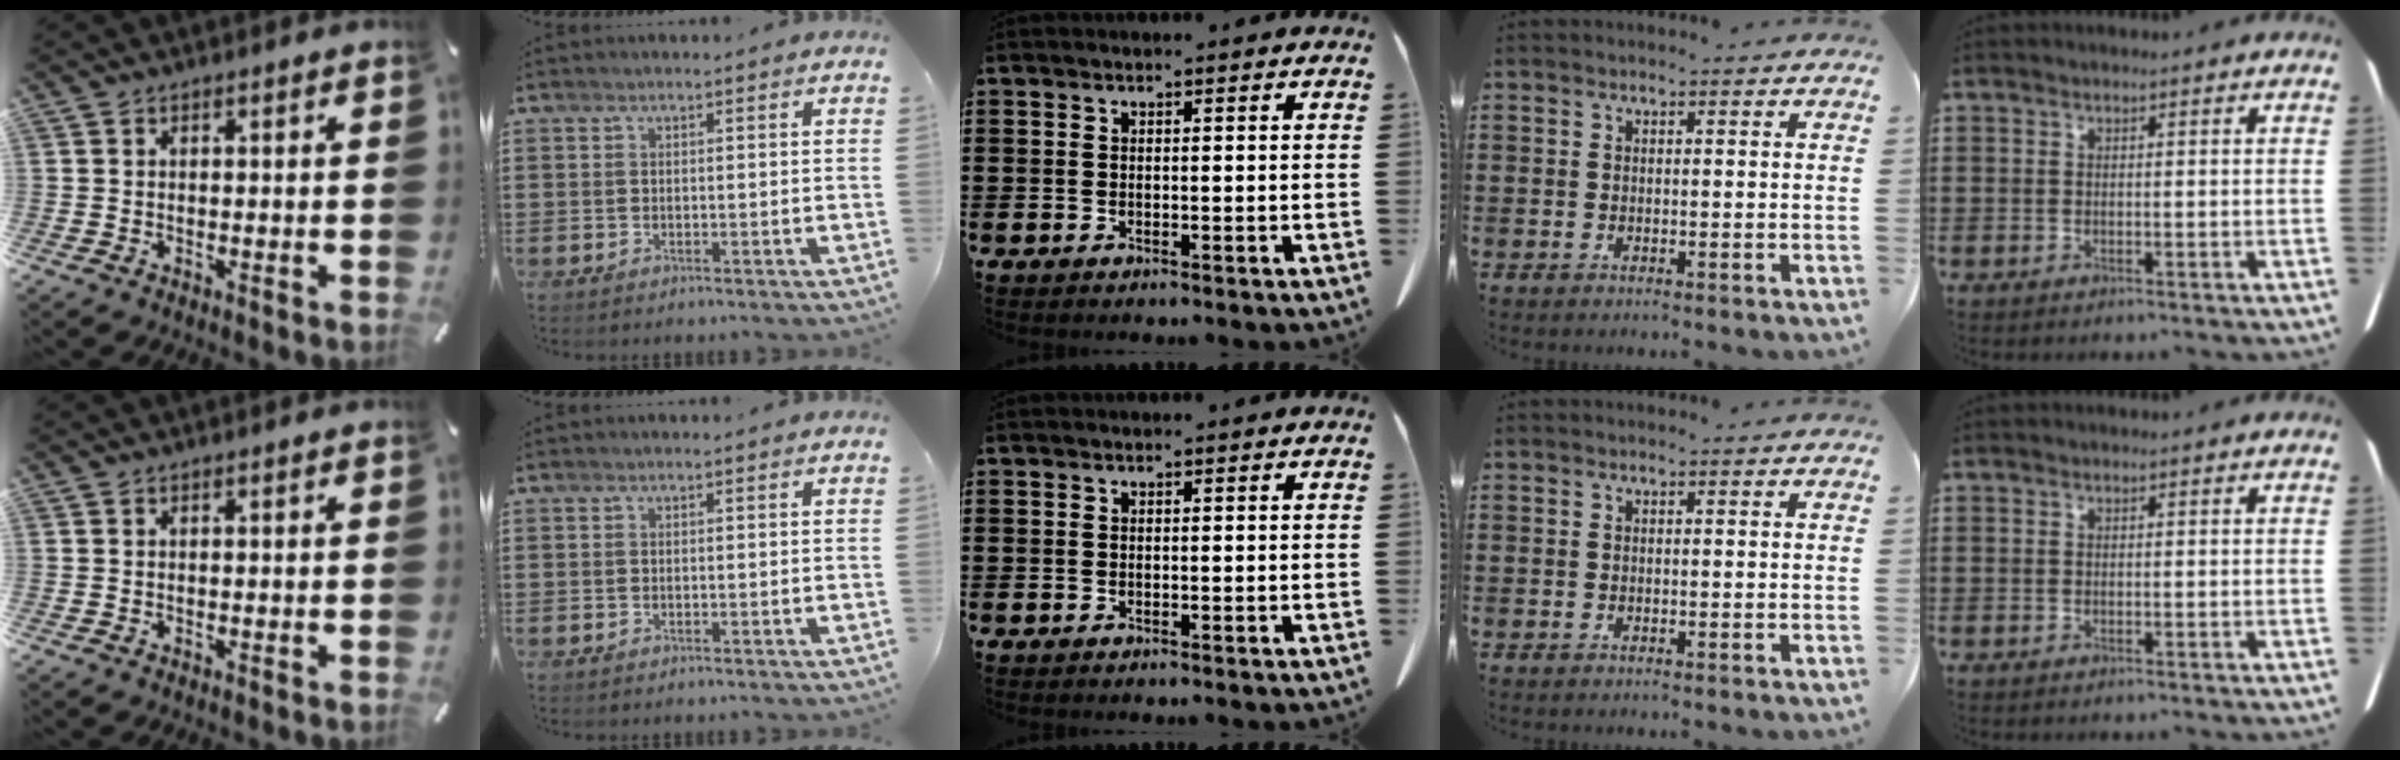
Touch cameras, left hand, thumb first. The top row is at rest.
{}